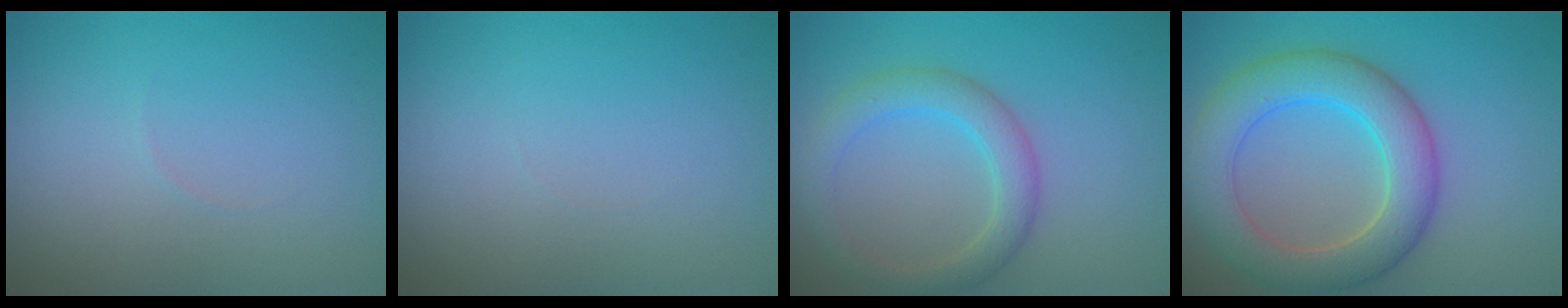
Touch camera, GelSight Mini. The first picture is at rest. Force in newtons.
{"total": 0.0}
{"total": 3.4, "press": 3.4, "slide": 0.1}
{"total": 6.7, "press": 6.7, "slide": 0.0}